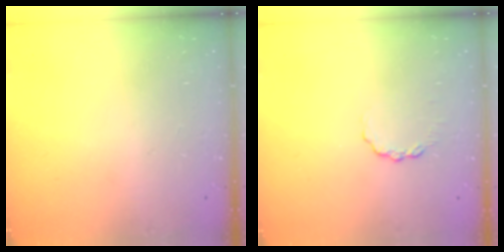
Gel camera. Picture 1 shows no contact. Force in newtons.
{"total": 3.2, "press": 3.2, "slide": 0.4}